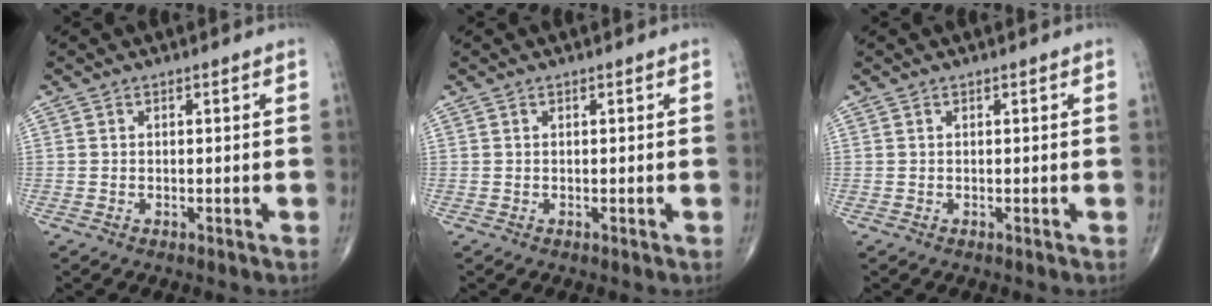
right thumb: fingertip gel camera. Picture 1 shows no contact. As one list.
[{"total": 0.0}, {"total": 0.0}]